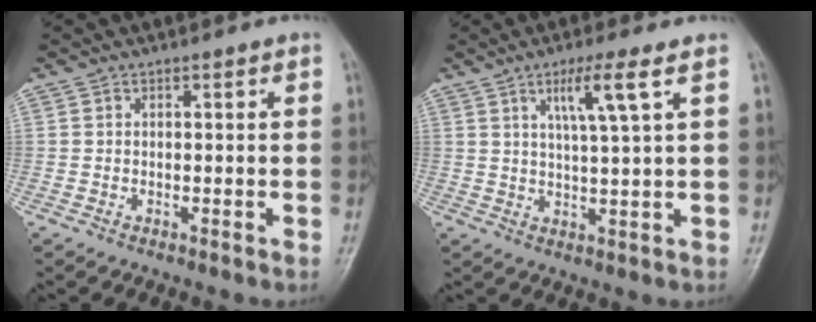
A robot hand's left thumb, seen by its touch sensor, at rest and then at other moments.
{"total": 6.6, "force": [3.1, -0.2, 5.8], "torque": [-0.113, -0.015, 0.060]}